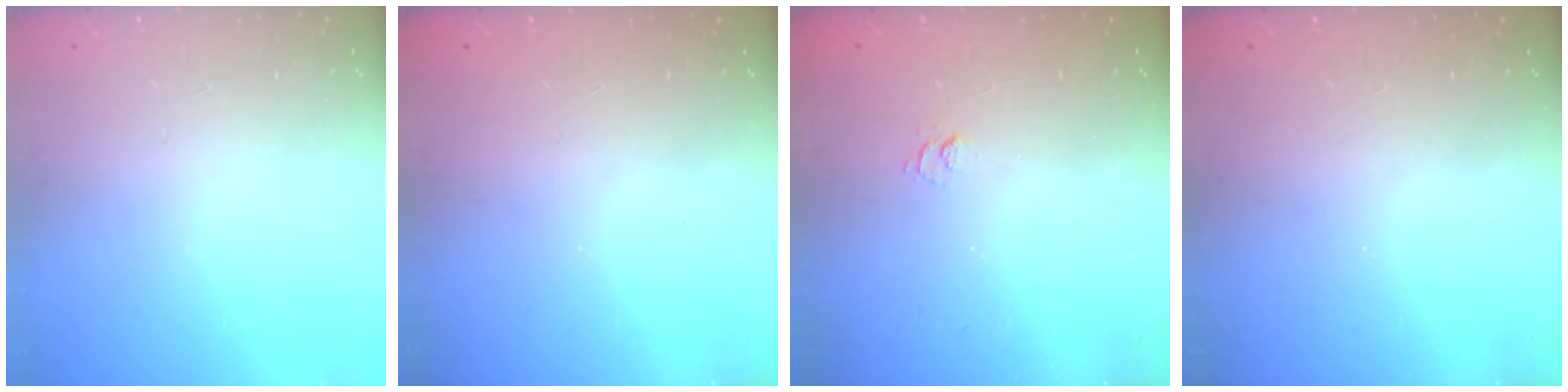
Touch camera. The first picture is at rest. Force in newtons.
{"total": 2.3, "press": 2.2, "slide": 0.8}
{"total": 1.9, "press": 1.5, "slide": 1.3}
{"total": 2.3, "press": 2.2, "slide": 0.8}